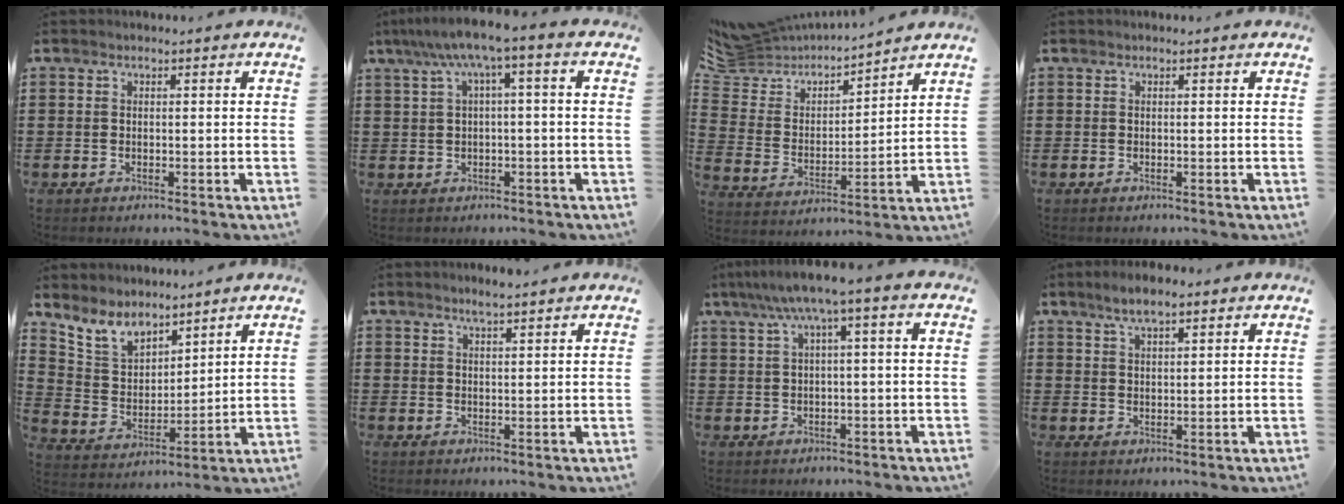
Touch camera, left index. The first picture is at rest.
{"total": 5.3, "force": [1.0, 0.2, 5.2], "torque": [-0.101, -0.005, 0.012]}
{"total": 5.2, "force": [4.9, 1.7, -0.1], "torque": [-0.051, -0.045, 0.078]}
{"total": 0.0}
{"total": 7.2, "force": [6.2, 3.3, 1.7], "torque": [-0.067, -0.028, 0.114]}
{"total": 2.7, "force": [2.4, 0.1, 1.3], "torque": [-0.028, 0.001, 0.043]}
{"total": 5.1, "force": [1.4, 0.1, 5.0], "torque": [-0.095, 0.001, 0.019]}
{"total": 3.8, "force": [2.9, 0.9, 2.3], "torque": [-0.050, 0.005, 0.052]}